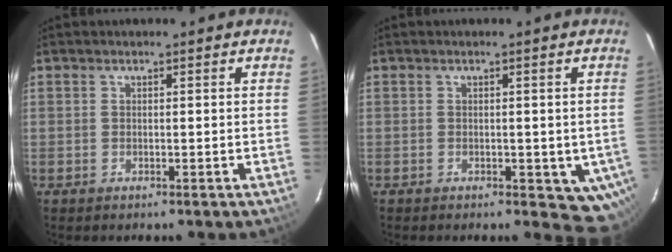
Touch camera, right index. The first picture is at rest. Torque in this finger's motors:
{"motor_torque": [0.95, -0.60, 0.42, 0.01]}